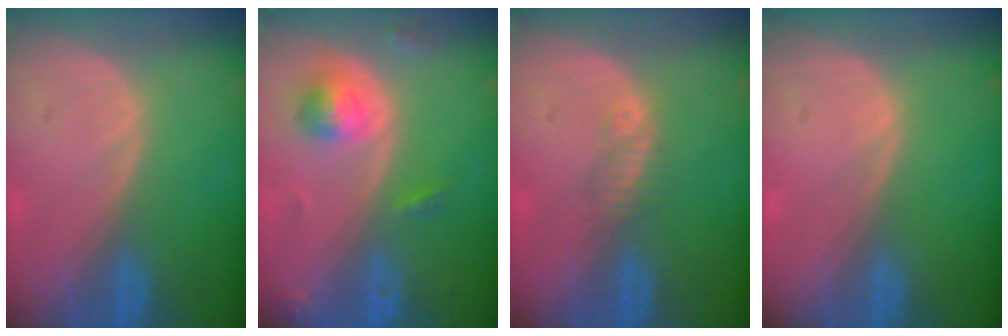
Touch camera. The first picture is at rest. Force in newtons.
{"total": 4.5, "press": 4.5, "slide": 0.6}
{"total": 1.8, "press": 1.6, "slide": 0.8}
{"total": 0.0}